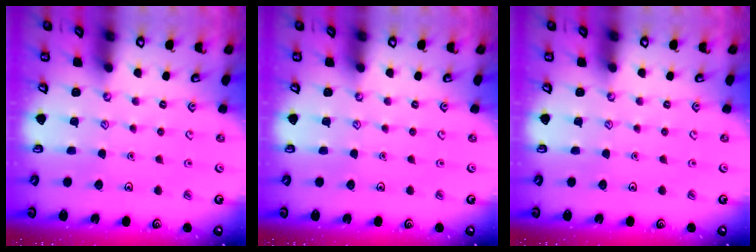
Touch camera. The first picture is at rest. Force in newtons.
{"total": 0.0}
{"total": 0.0}